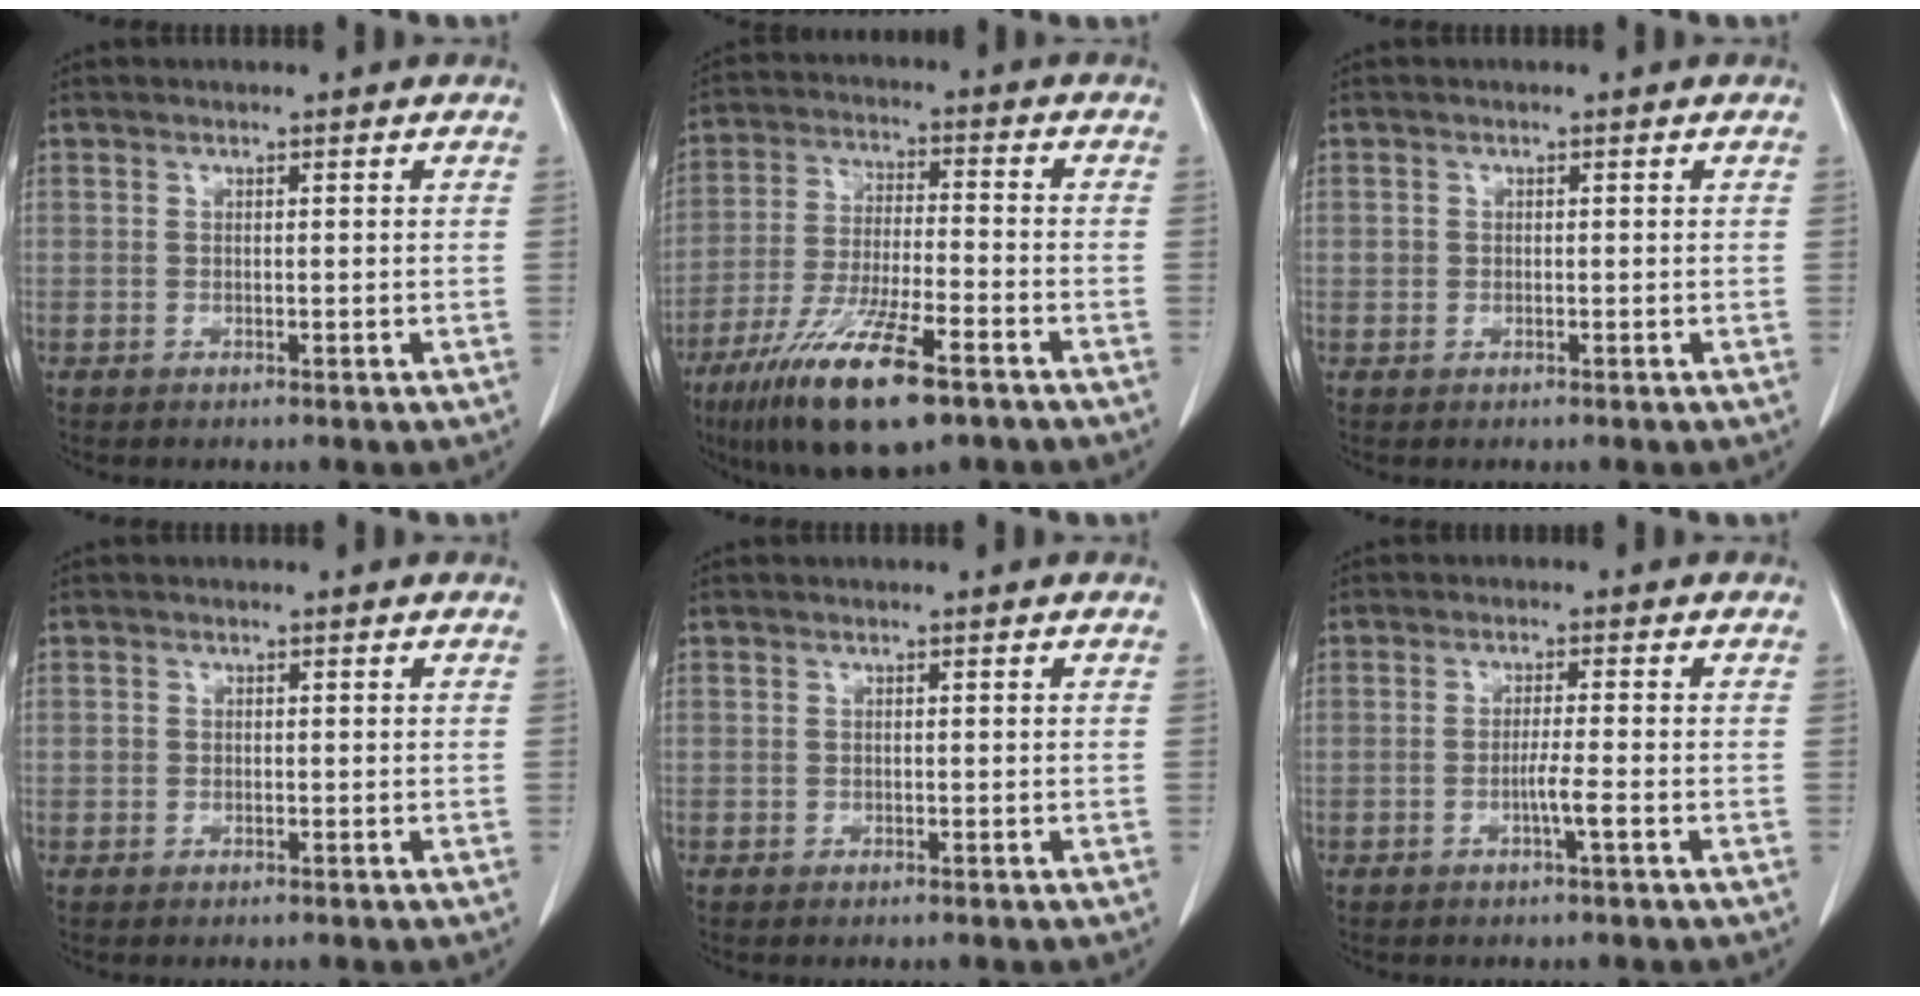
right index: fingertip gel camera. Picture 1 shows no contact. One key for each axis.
{"total": 15.2, "fx": -9.4, "fy": 2.7, "fz": 11.7, "tx": -0.232, "ty": -0.034, "tz": -0.165}
{"total": 0.8, "fx": 0.1, "fy": 0.8, "fz": 0.2, "tx": 0.001, "ty": 0.006, "tz": 0.006}
{"total": 0.6, "fx": 0.0, "fy": 0.5, "fz": 0.2, "tx": 0.001, "ty": 0.005, "tz": 0.003}
{"total": 0.0}
{"total": 2.7, "fx": -1.0, "fy": -0.5, "fz": 2.4, "tx": -0.039, "ty": -0.001, "tz": -0.017}